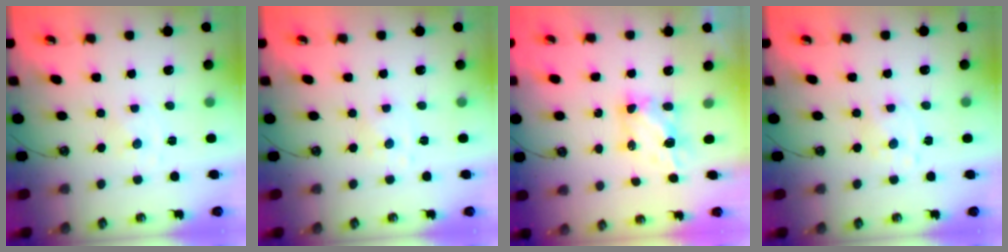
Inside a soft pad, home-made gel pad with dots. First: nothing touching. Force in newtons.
{"total": 2.0, "press": 2.0, "slide": 0.3}
{"total": 6.4, "press": 6.4, "slide": 0.7}
{"total": 1.8, "press": 1.8, "slide": 0.2}